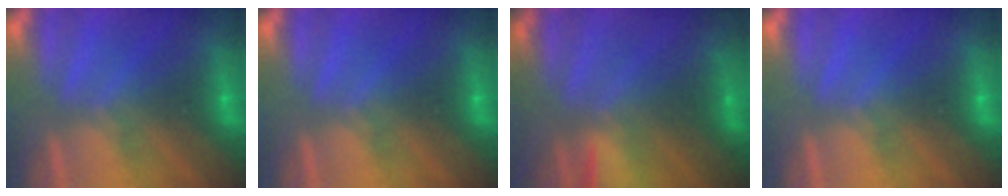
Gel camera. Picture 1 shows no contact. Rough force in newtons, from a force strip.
{"total": 0.0}
{"total": 1.6}
{"total": 0.0}